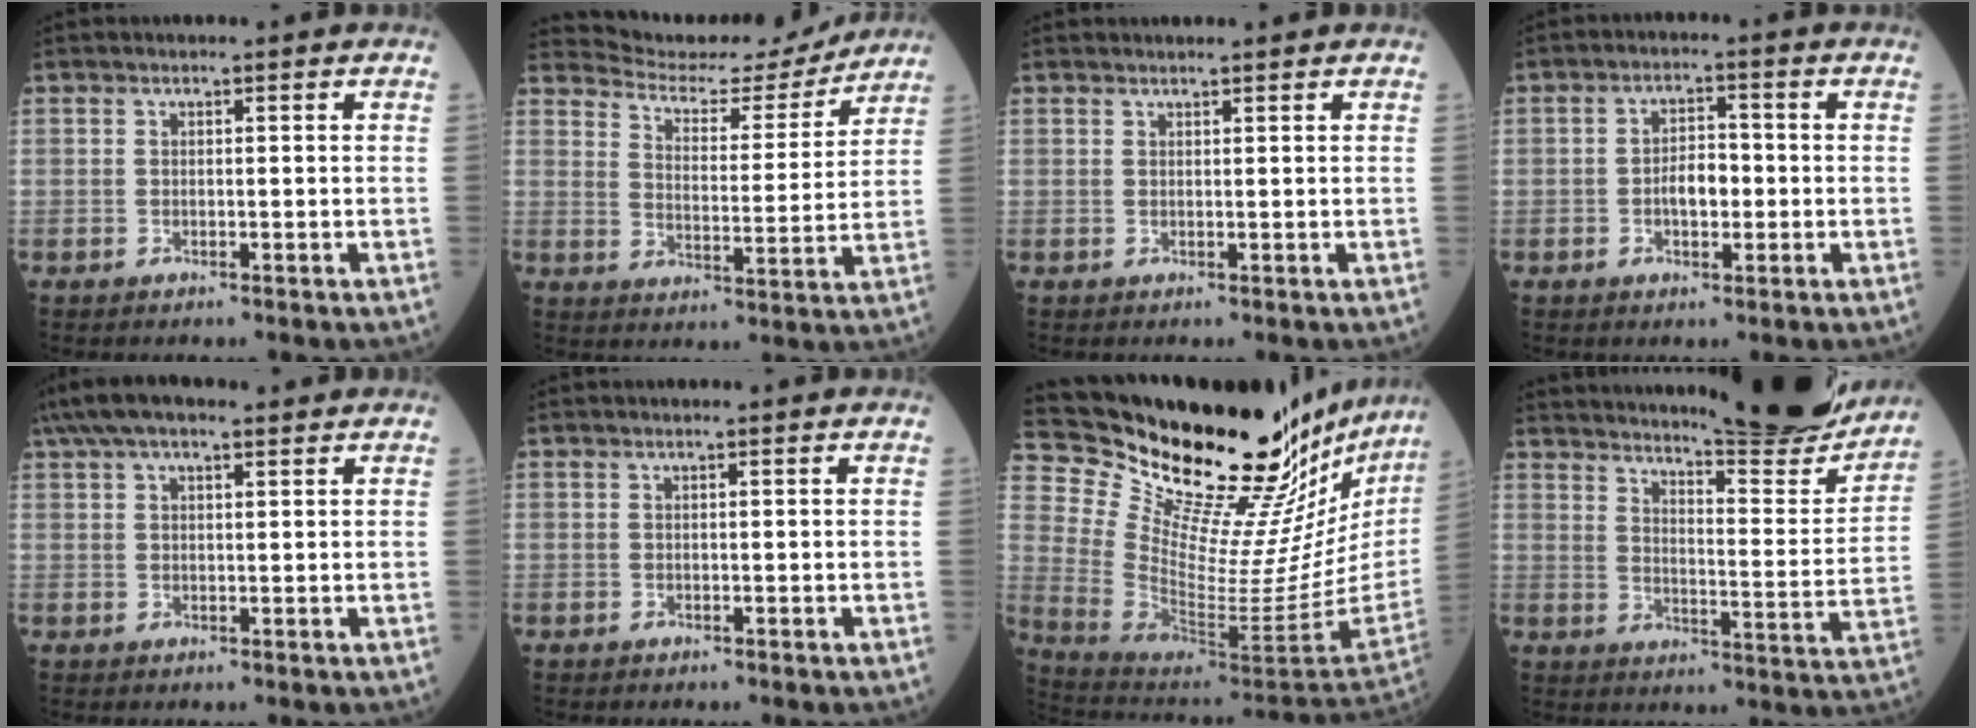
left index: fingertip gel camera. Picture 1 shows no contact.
{"total": 13.5, "force": [13.2, 1.8, 1.7], "torque": [-0.032, -0.012, 0.187]}
{"total": 1.5, "force": [1.5, 0.2, 0.3], "torque": [-0.006, 0.010, 0.022]}
{"total": 4.2, "force": [-1.0, 2.2, 3.5], "torque": [-0.064, 0.006, -0.020]}
{"total": 7.7, "force": [5.5, 2.5, 4.9], "torque": [-0.096, 0.041, 0.095]}
{"total": 0.0}
{"total": 33.9, "force": [30.2, 5.1, 14.6], "torque": [-0.241, -0.148, 0.416]}
{"total": 22.2, "force": [20.4, 1.5, 8.6], "torque": [-0.125, -0.075, 0.260]}